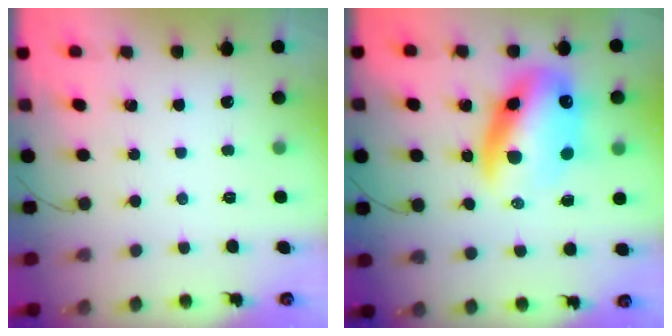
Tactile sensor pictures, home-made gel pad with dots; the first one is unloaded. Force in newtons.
{"total": 17.0, "press": 16.5, "slide": 4.3}